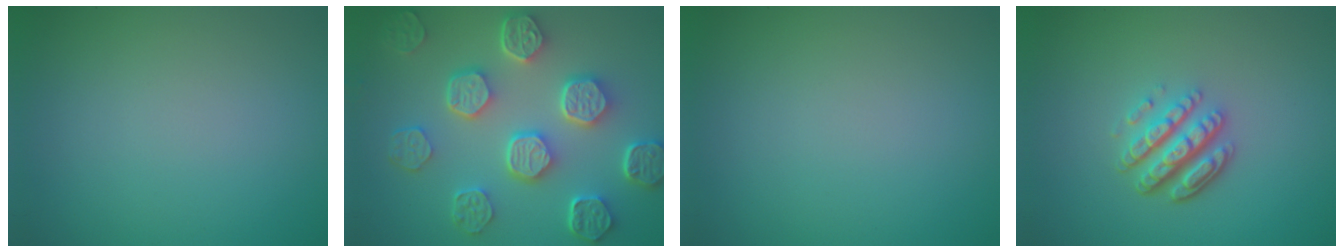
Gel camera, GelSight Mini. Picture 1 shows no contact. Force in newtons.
{"total": 7.8, "press": 6.0, "slide": 5.0}
{"total": 0.0}
{"total": 4.6, "press": 3.4, "slide": 3.1}